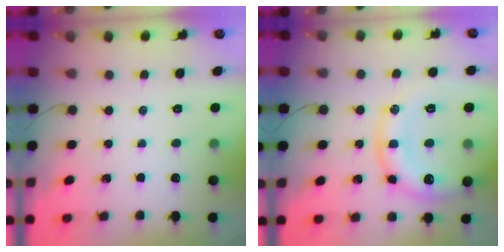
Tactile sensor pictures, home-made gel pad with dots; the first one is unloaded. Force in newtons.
{"total": 14.8, "press": 14.7, "slide": 1.7}